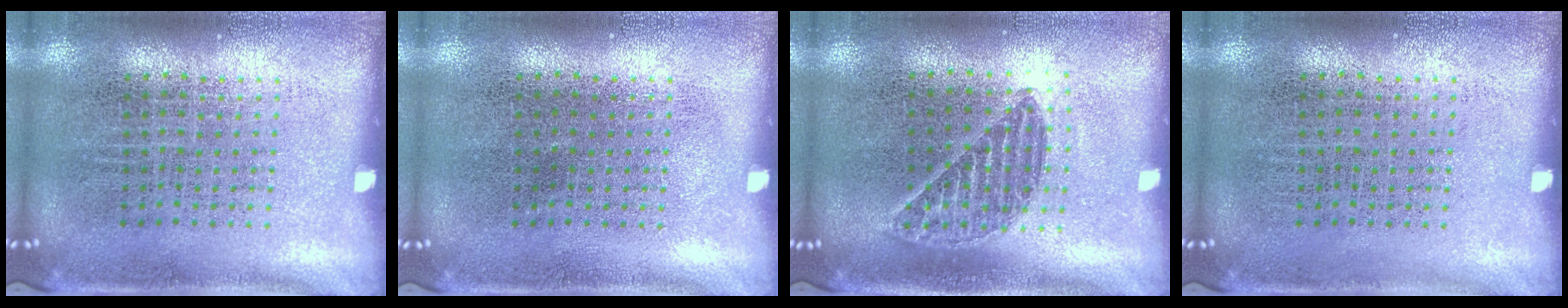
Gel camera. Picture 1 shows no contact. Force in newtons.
{"total": 0.0}
{"total": 1.2, "press": 1.1, "slide": 0.5}
{"total": 0.0}